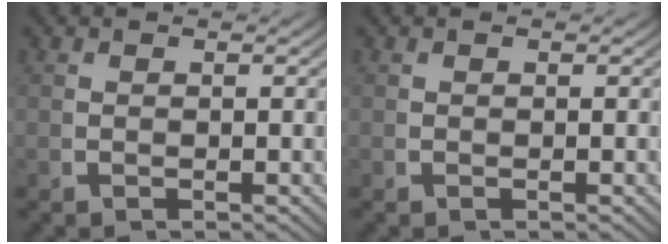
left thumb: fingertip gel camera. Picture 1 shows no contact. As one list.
[{"total": 0.0}]